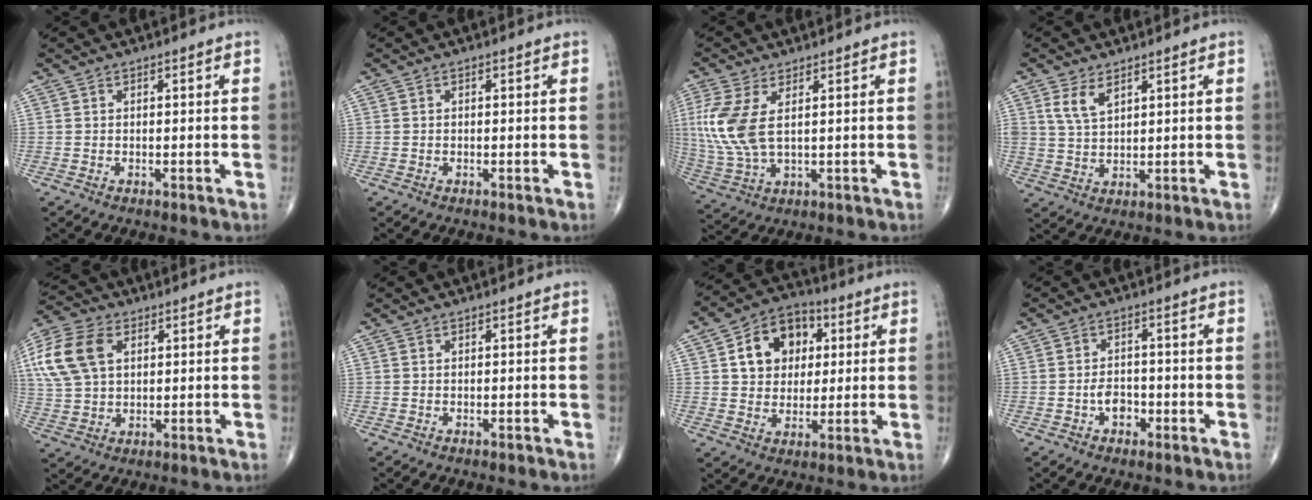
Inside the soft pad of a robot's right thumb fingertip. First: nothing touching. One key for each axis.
{"total": 0.0}
{"total": 10.5, "fx": 2.2, "fy": 4.8, "fz": 9.0, "tx": -0.231, "ty": -0.004, "tz": 0.053}
{"total": 4.8, "fx": 2.7, "fy": 2.4, "fz": 3.2, "tx": -0.058, "ty": -0.012, "tz": 0.058}
{"total": 15.2, "fx": 4.5, "fy": 10.1, "fz": 10.4, "tx": -0.233, "ty": 0.005, "tz": 0.086}
{"total": 0.0}
{"total": 12.6, "fx": 3.4, "fy": 9.7, "fz": 7.4, "tx": -0.080, "ty": 0.004, "tz": 0.050}
{"total": 4.1, "fx": -1.5, "fy": 2.8, "fz": 2.5, "tx": -0.024, "ty": 0.016, "tz": -0.027}